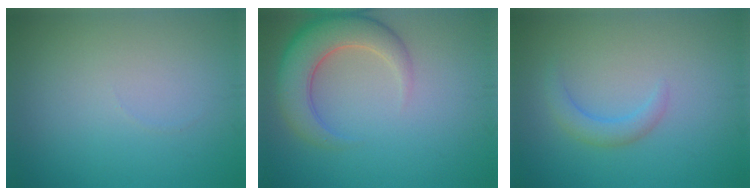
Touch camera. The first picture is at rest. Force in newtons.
{"total": 6.0, "press": 6.0, "slide": 0.5}
{"total": 1.9, "press": 1.9, "slide": 0.3}